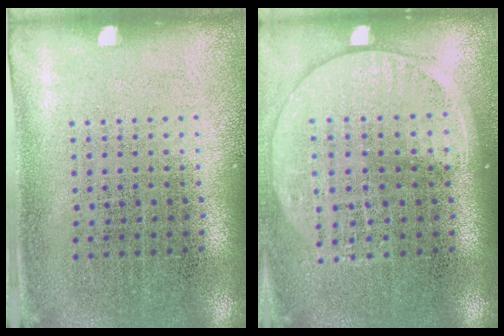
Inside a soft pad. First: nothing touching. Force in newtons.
{"total": 1.4, "press": 1.3, "slide": 0.6}